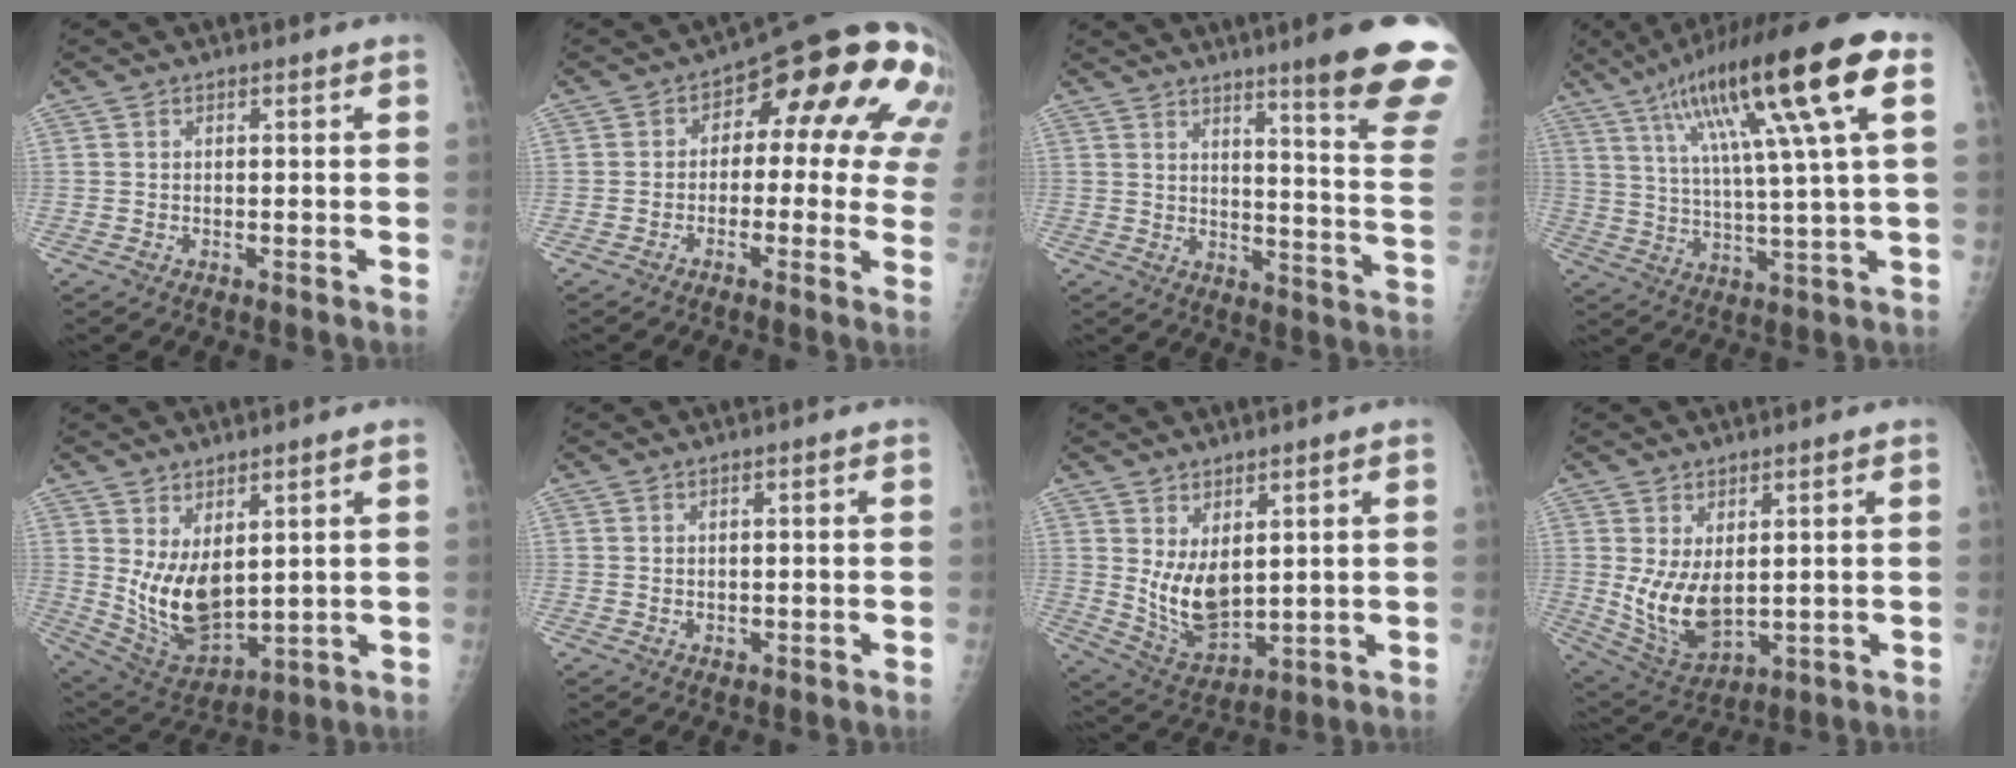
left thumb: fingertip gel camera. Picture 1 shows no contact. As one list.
[{"total": 18.6, "force": [4.4, 9.4, 15.5], "torque": [-0.138, 0.023, 0.038]}, {"total": 19.2, "force": [13.4, 0.7, 13.7], "torque": [-0.151, -0.090, 0.171]}, {"total": 22.3, "force": [9.2, 2.7, 20.1], "torque": [-0.339, 0.006, 0.146]}, {"total": 11.1, "force": [2.5, 5.8, 9.2], "torque": [-0.146, -0.032, 0.072]}, {"total": 1.0, "force": [0.2, 0.7, 0.8], "torque": [-0.010, -0.001, 0.006]}, {"total": 9.3, "force": [2.3, 4.9, 7.5], "torque": [-0.119, -0.030, 0.064]}, {"total": 9.9, "force": [0.9, 5.5, 8.2], "torque": [-0.141, -0.020, 0.040]}]